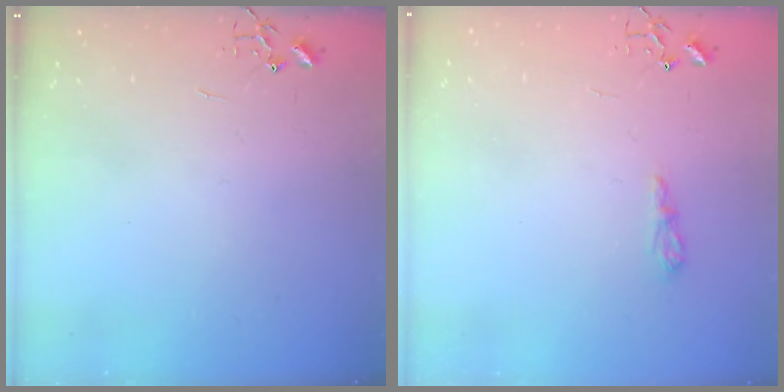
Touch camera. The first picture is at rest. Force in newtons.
{"total": 6.3, "press": 6.2, "slide": 0.8}